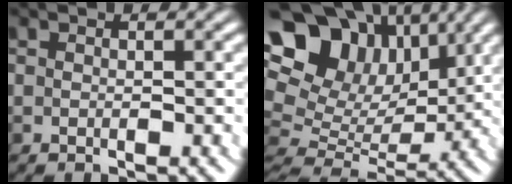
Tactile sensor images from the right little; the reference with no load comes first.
{"total": 16.3, "force": [7.6, 11.1, 9.2], "torque": [-0.179, 0.056, 0.130]}